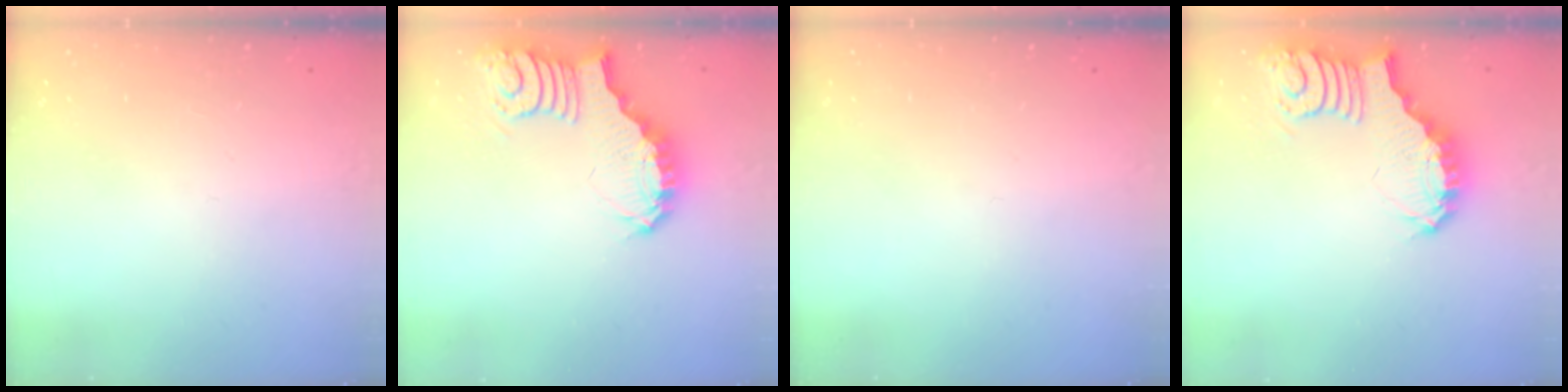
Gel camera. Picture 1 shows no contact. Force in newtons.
{"total": 3.7, "press": 3.6, "slide": 0.6}
{"total": 0.0}
{"total": 3.7, "press": 3.6, "slide": 0.6}